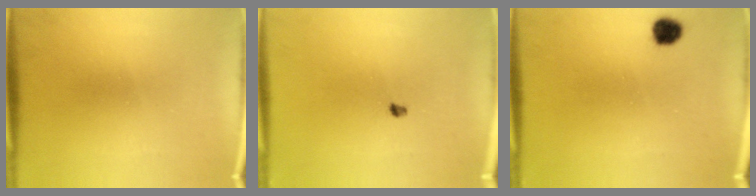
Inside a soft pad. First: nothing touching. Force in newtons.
{"total": 1.1}
{"total": 3.2}